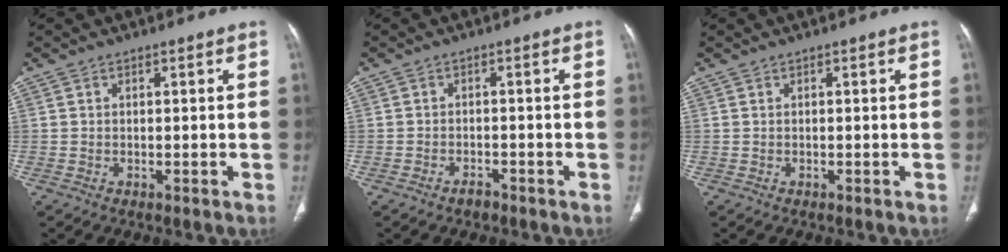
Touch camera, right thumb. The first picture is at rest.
{"total": 1.8, "force": [-1.4, 1.0, 0.6], "torque": [-0.012, 0.007, -0.021]}
{"total": 0.0}